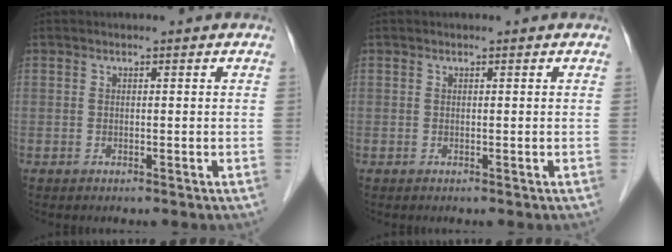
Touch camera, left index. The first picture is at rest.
{"total": 0.0}